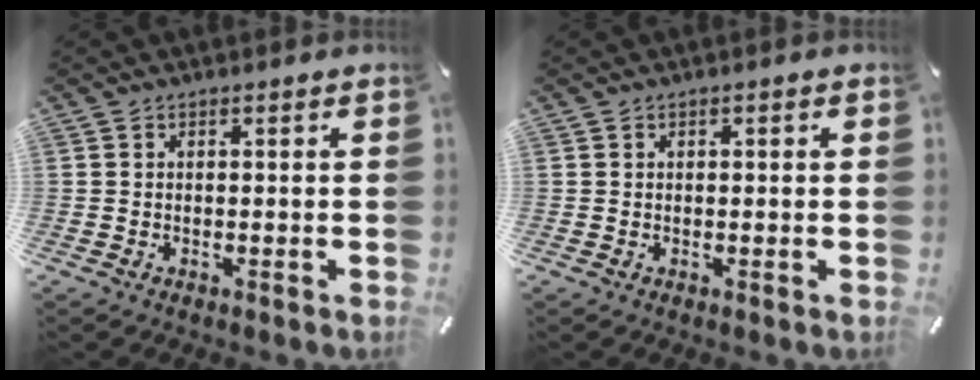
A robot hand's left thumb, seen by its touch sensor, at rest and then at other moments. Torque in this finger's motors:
{"motor_torque": [-0.09, -0.36, 0.00, 0.06, -0.03]}